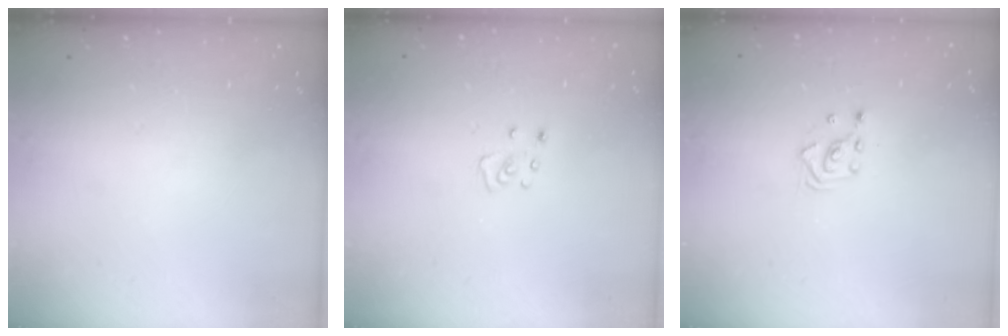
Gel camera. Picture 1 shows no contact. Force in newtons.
{"total": 3.7, "press": 3.7, "slide": 0.3}
{"total": 2.4, "press": 2.4, "slide": 0.3}